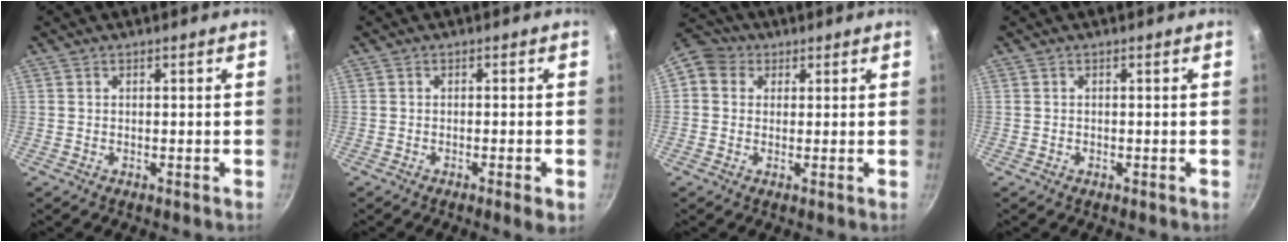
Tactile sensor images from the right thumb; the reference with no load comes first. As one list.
[{"total": 2.8, "force": [-1.2, 0.3, 2.5], "torque": [-0.047, -0.001, -0.018]}, {"total": 7.5, "force": [1.9, 6.5, 3.2], "torque": [-0.041, 0.013, 0.016]}, {"total": 0.0}]